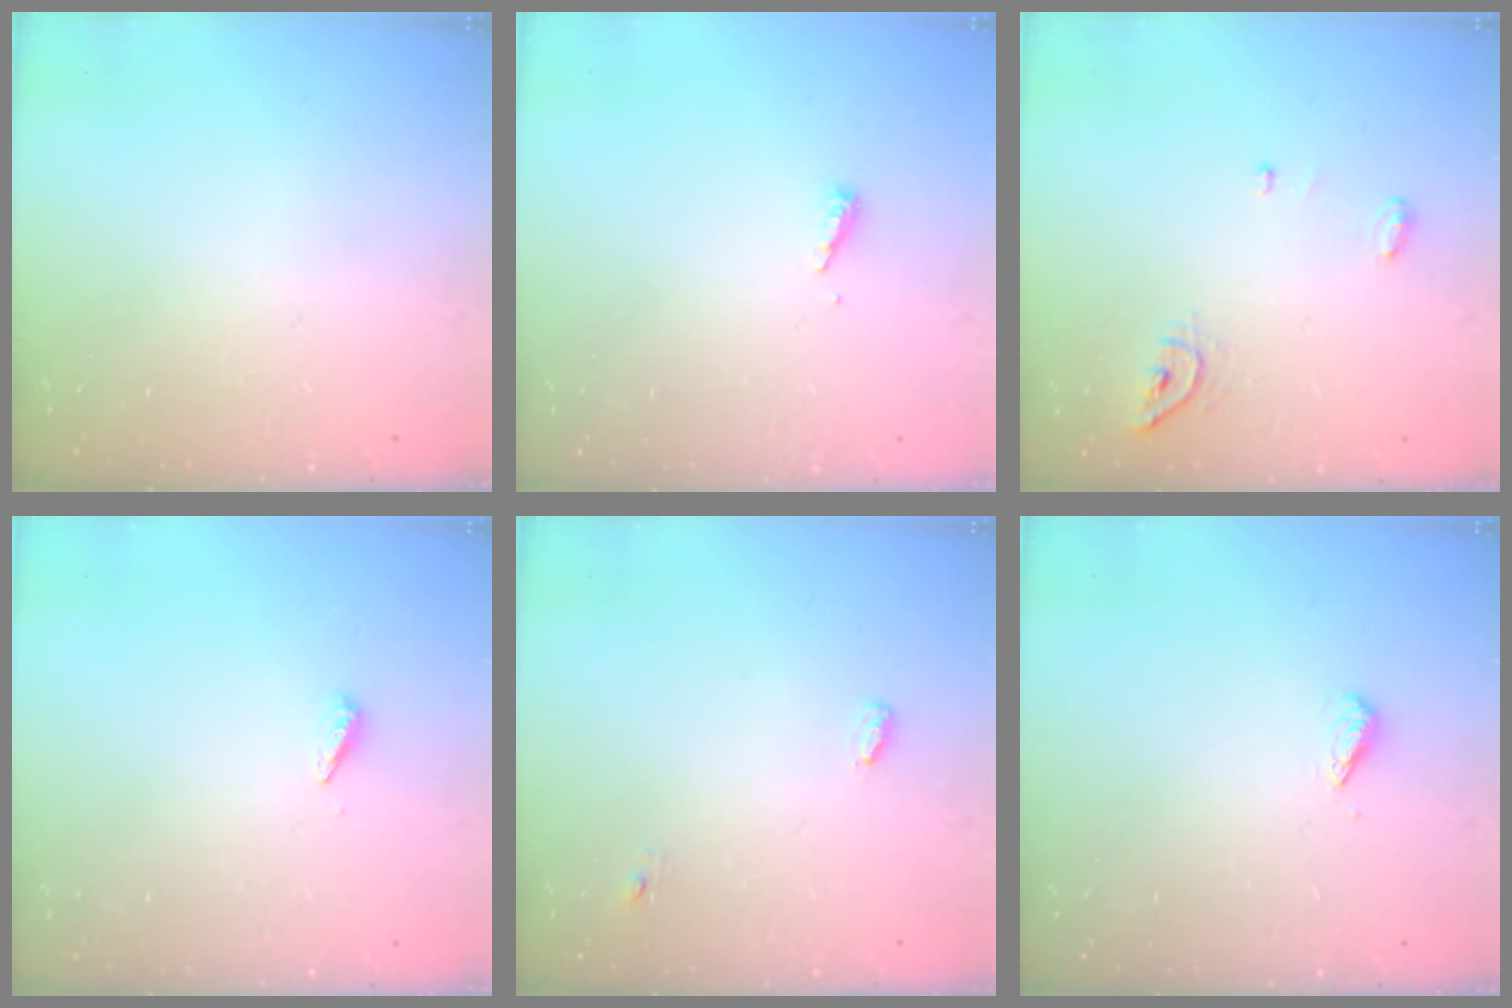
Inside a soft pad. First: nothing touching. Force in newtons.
{"total": 4.7, "press": 4.6, "slide": 0.4}
{"total": 5.2, "press": 5.2, "slide": 0.1}
{"total": 3.5, "press": 3.5, "slide": 0.3}
{"total": 3.9, "press": 3.8, "slide": 1.0}
{"total": 3.0, "press": 2.9, "slide": 0.6}